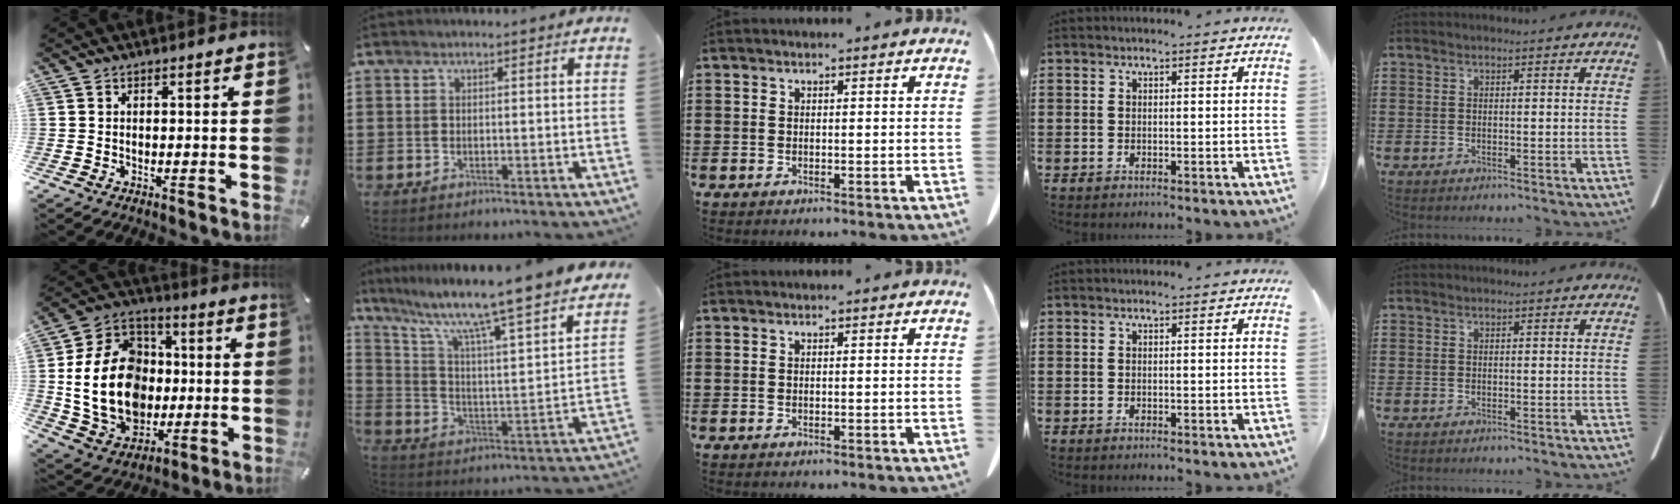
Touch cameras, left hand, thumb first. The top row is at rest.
{"thumb": {"total": 22.6, "force": [-1.4, 17.6, 14.1], "torque": [-0.297, 0.017, -0.012]}, "index": {"total": 10.2, "force": [8.4, -0.3, 5.8], "torque": [-0.140, -0.072, 0.126]}}